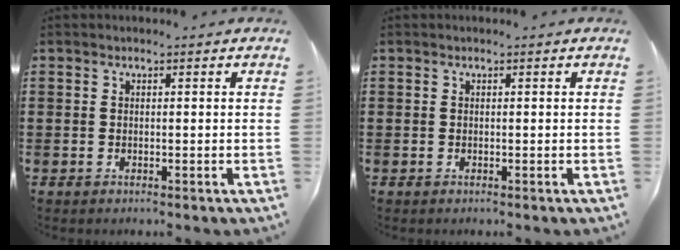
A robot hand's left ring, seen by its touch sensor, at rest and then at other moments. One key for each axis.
{"total": 0.0}